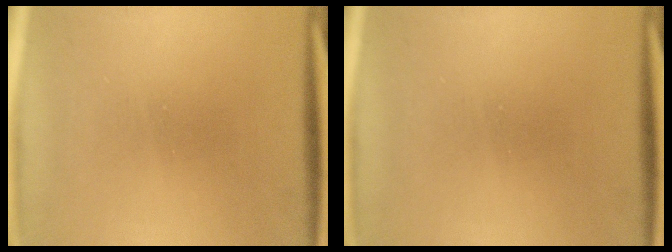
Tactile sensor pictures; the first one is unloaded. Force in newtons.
{"total": 0.0}